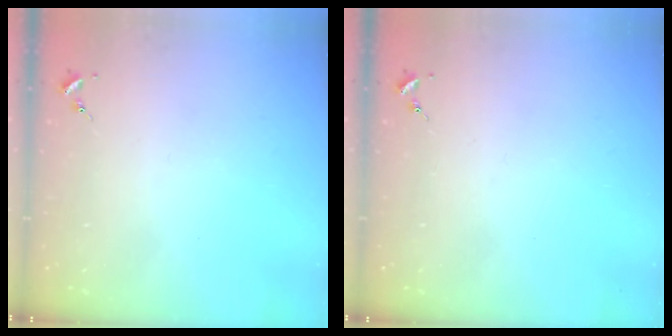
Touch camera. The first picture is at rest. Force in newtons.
{"total": 0.0}